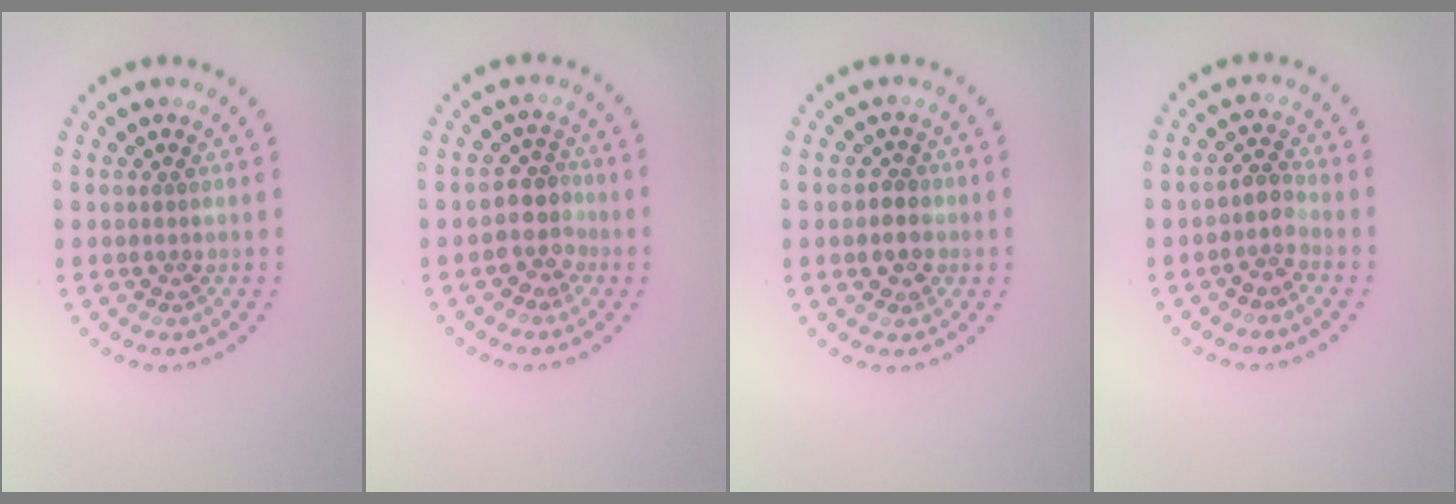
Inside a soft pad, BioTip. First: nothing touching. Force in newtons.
{"total": 2.9, "press": 2.4, "slide": 1.6}
{"total": 2.3, "press": 2.2, "slide": 0.7}
{"total": 2.1, "press": 1.7, "slide": 1.2}